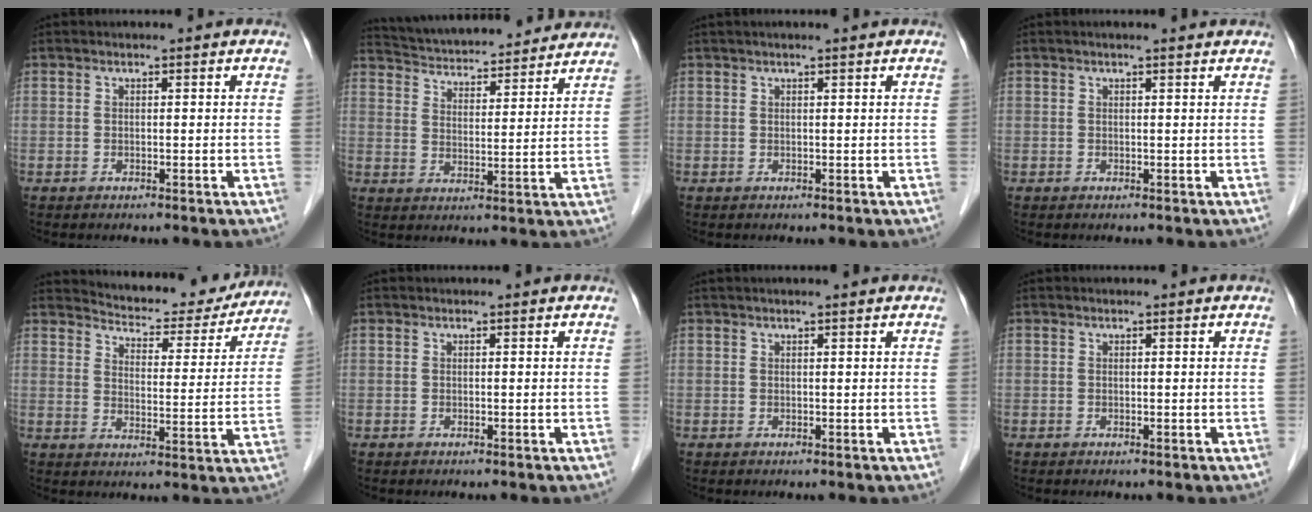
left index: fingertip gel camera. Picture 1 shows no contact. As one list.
[{"total": 19.3, "force": [18.1, 3.3, 6.0], "torque": [-0.098, 0.027, 0.257]}, {"total": 2.1, "force": [1.7, -0.3, 1.2], "torque": [-0.014, 0.021, 0.030]}, {"total": 1.7, "force": [1.6, 0.0, 0.6], "torque": [-0.014, 0.011, 0.018]}, {"total": 16.0, "force": [15.2, 3.9, 3.3], "torque": [-0.029, -0.021, 0.182]}, {"total": 0.0}, {"total": 1.6, "force": [1.3, -0.2, 0.9], "torque": [-0.011, 0.017, 0.024]}, {"total": 0.0}]